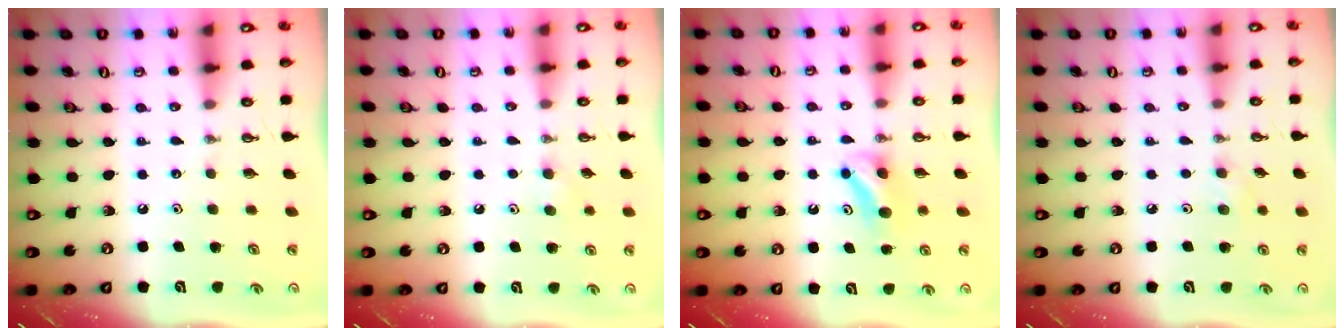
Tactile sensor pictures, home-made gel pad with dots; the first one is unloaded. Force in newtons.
{"total": 4.2, "press": 4.0, "slide": 1.2}
{"total": 5.5, "press": 5.4, "slide": 1.2}
{"total": 5.8, "press": 5.4, "slide": 2.0}